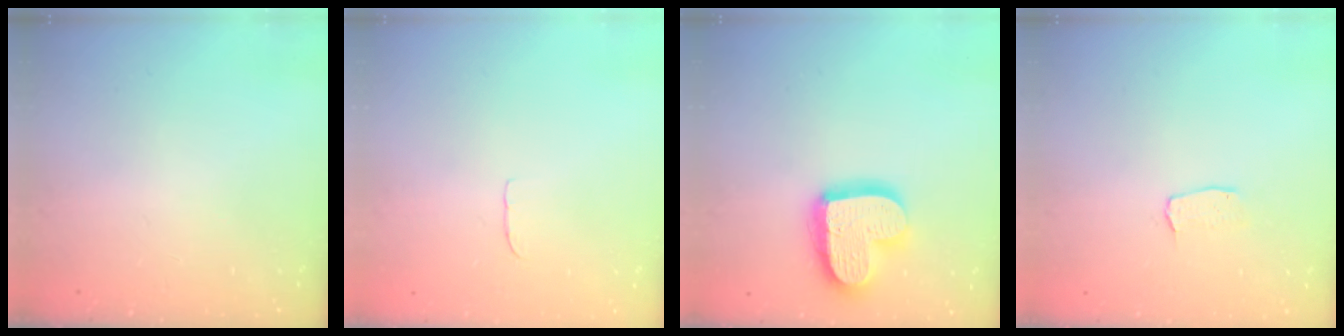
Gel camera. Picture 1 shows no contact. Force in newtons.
{"total": 3.3, "press": 3.3, "slide": 0.2}
{"total": 17.2, "press": 17.1, "slide": 1.4}
{"total": 2.9, "press": 2.9, "slide": 0.2}